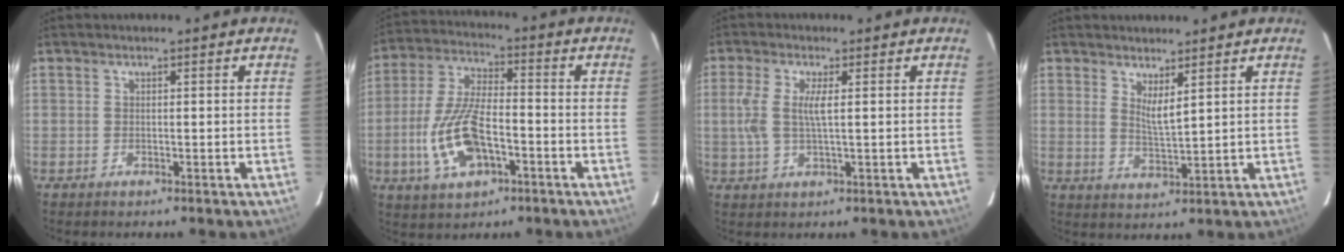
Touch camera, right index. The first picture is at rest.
{"total": 13.7, "force": [-4.3, 6.1, 11.5], "torque": [-0.247, -0.001, -0.076]}
{"total": 5.7, "force": [0.7, 1.3, 5.4], "torque": [-0.120, 0.002, 0.012]}
{"total": 3.8, "force": [2.5, 0.4, 2.9], "torque": [-0.051, -0.011, 0.041]}